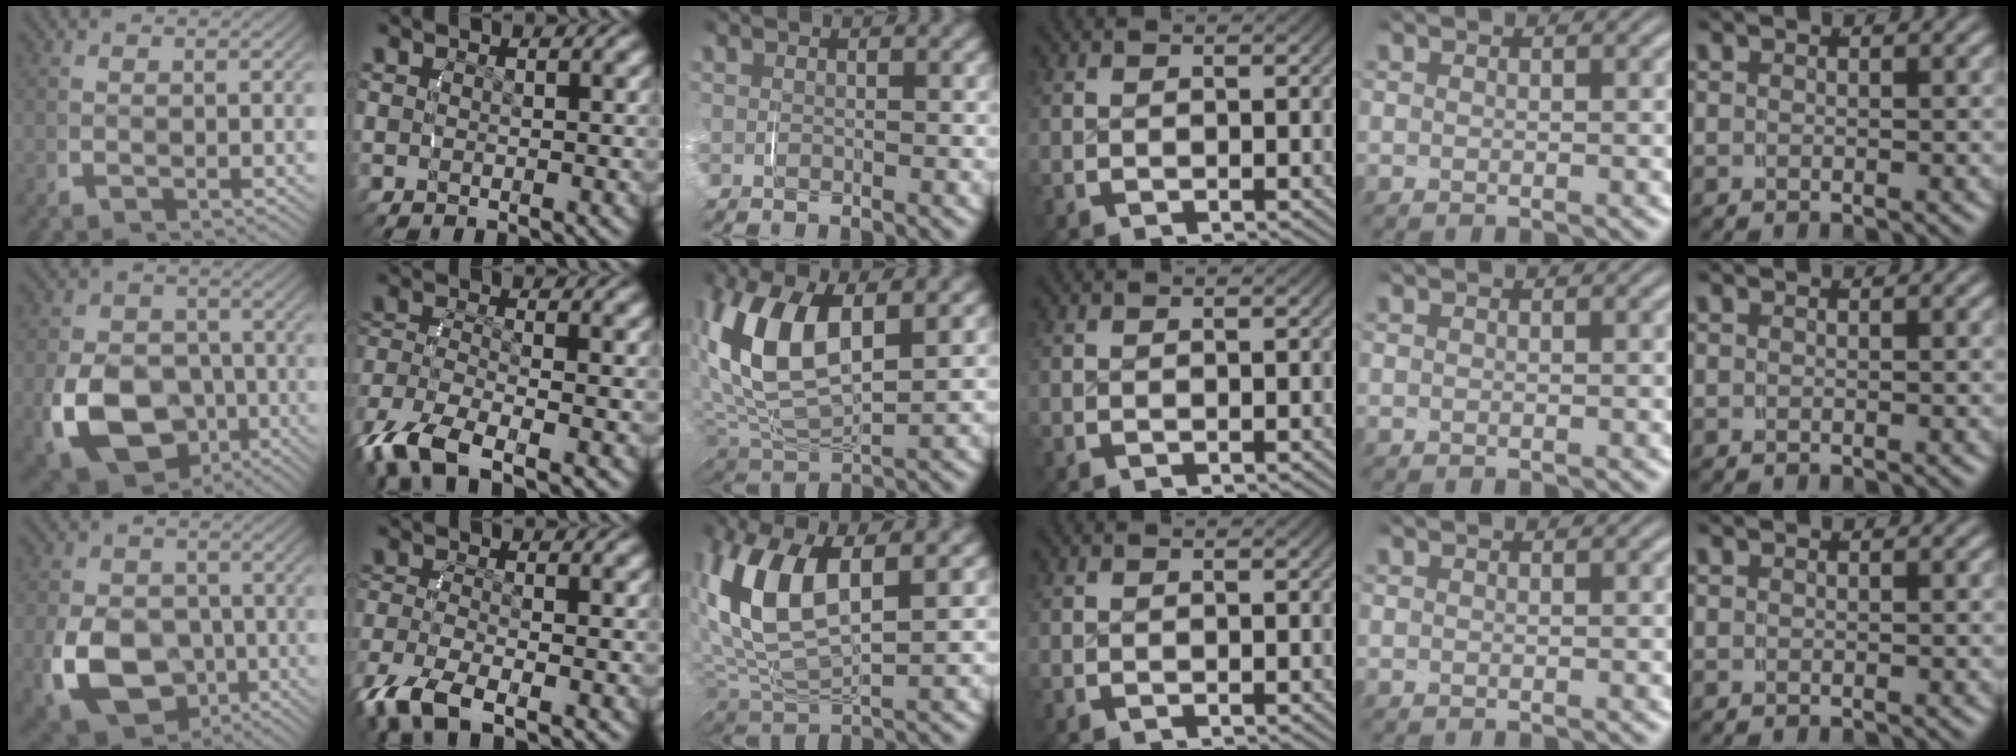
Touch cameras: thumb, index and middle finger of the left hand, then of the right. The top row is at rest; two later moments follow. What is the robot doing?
{"motion": "grasp_and_lifting", "object": "towel"}